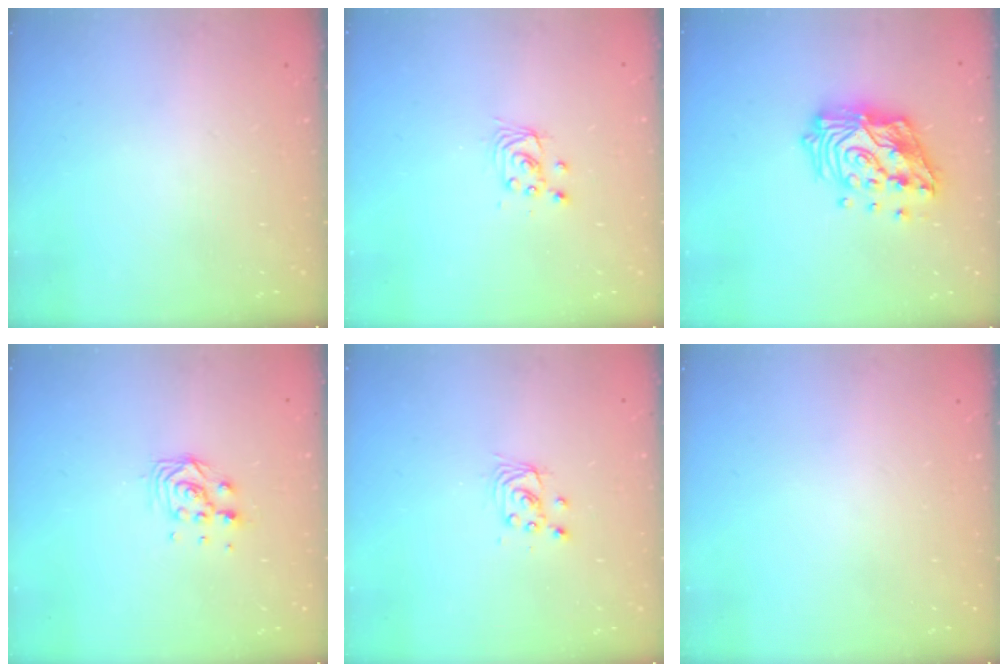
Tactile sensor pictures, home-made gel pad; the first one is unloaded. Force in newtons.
{"total": 2.7, "press": 2.7, "slide": 0.2}
{"total": 17.5, "press": 17.3, "slide": 2.1}
{"total": 6.6, "press": 6.6, "slide": 0.5}
{"total": 2.7, "press": 2.7, "slide": 0.2}
{"total": 0.0}